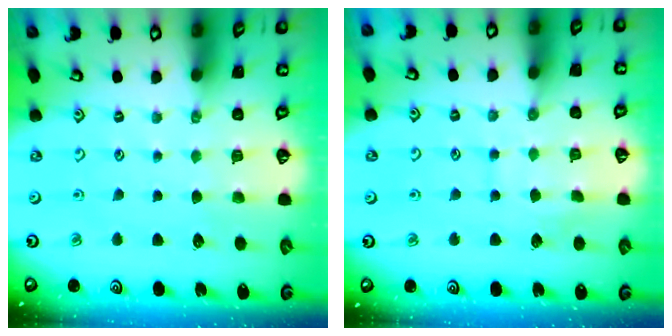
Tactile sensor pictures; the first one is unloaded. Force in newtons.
{"total": 7.7, "press": 7.7, "slide": 0.7}